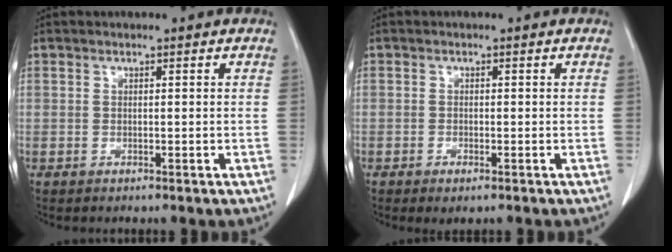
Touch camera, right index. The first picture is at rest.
{"total": 2.0, "force": [-1.2, 0.7, 1.4], "torque": [-0.021, -0.002, -0.013]}